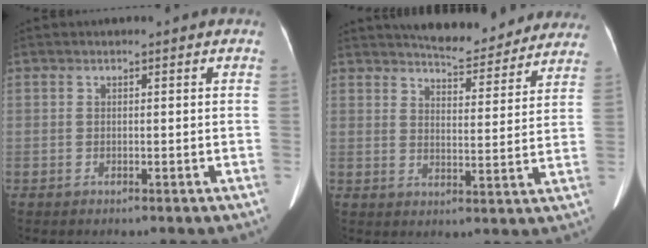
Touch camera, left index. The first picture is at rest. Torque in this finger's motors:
{"motor_torque": [0.14, -0.17, 0.02, 0.00]}